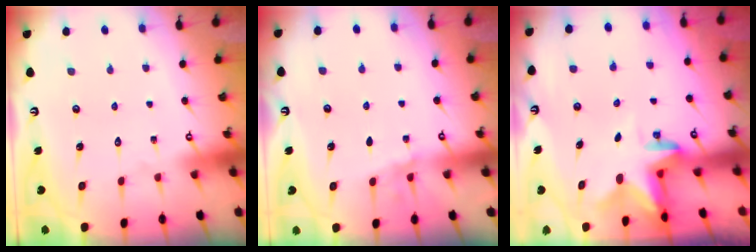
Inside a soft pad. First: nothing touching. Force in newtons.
{"total": 2.4, "press": 2.3, "slide": 0.3}
{"total": 2.5, "press": 2.4, "slide": 0.4}